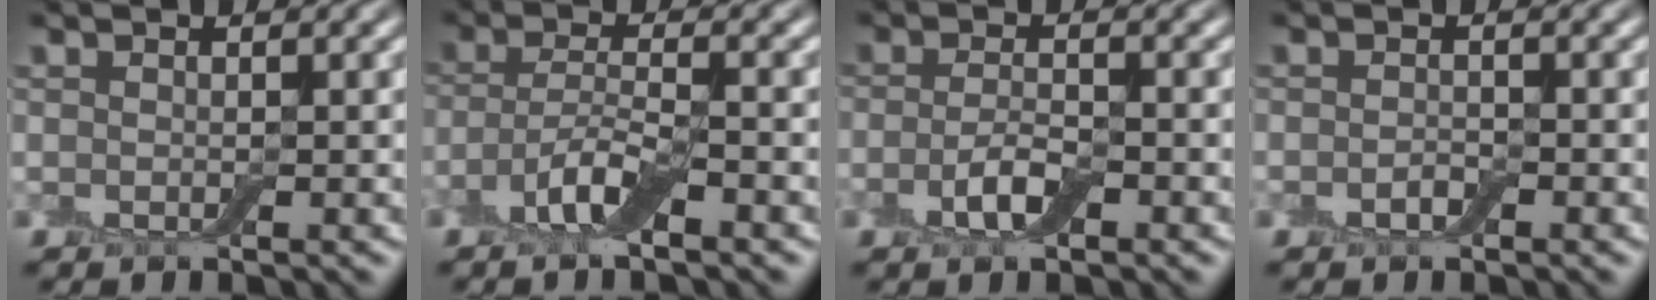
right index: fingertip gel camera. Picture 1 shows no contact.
{"total": 3.8, "force": [-2.1, 0.9, 3.0], "torque": [-0.063, 0.004, -0.050]}
{"total": 2.7, "force": [-1.2, 1.0, 2.2], "torque": [-0.049, 0.001, -0.027]}
{"total": 1.0, "force": [-0.5, 0.5, 0.7], "torque": [-0.015, 0.000, -0.009]}